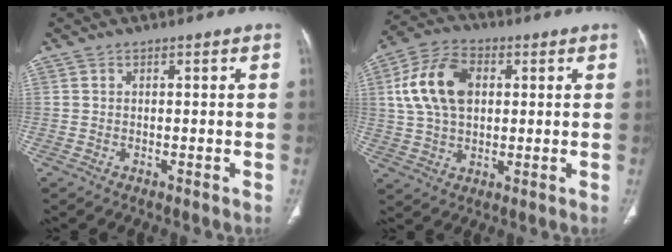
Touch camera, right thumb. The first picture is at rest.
{"total": 13.3, "force": [2.7, 8.7, 9.7], "torque": [-0.179, 0.013, 0.046]}